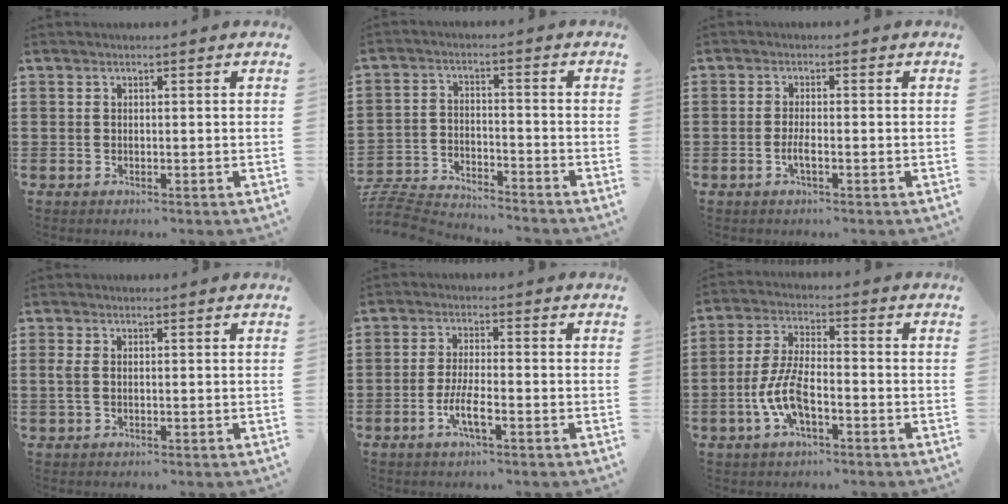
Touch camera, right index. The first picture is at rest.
{"total": 6.2, "force": [-6.2, 0.6, 0.6], "torque": [-0.032, -0.001, -0.130]}
{"total": 2.1, "force": [-0.8, 0.3, 1.9], "torque": [-0.041, -0.003, -0.017]}
{"total": 1.9, "force": [0.0, 0.8, 1.7], "torque": [-0.041, 0.000, -0.003]}
{"total": 4.6, "force": [-2.1, 0.9, 4.1], "torque": [-0.087, -0.007, -0.042]}
{"total": 7.8, "force": [-2.8, 2.8, 6.7], "torque": [-0.152, -0.007, -0.058]}